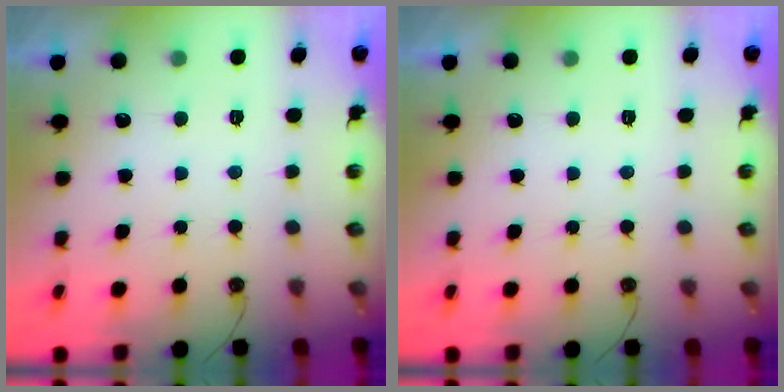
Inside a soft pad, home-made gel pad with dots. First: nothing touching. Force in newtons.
{"total": 0.0}